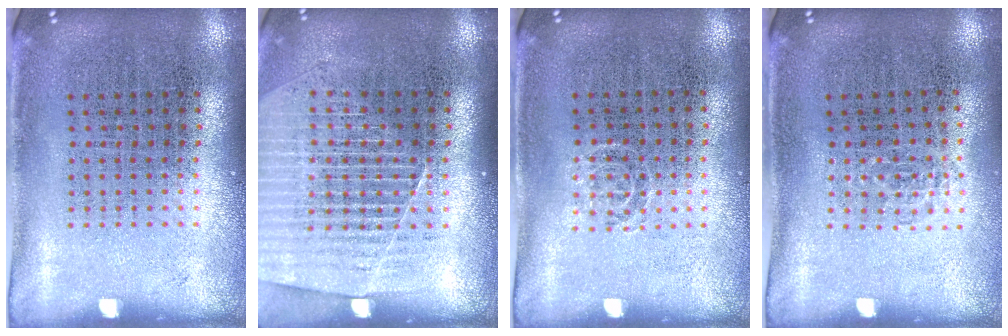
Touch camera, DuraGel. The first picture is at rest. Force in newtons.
{"total": 1.6, "press": 1.5, "slide": 0.4}
{"total": 0.5, "press": 0.4, "slide": 0.3}
{"total": 0.6, "press": 0.5, "slide": 0.3}